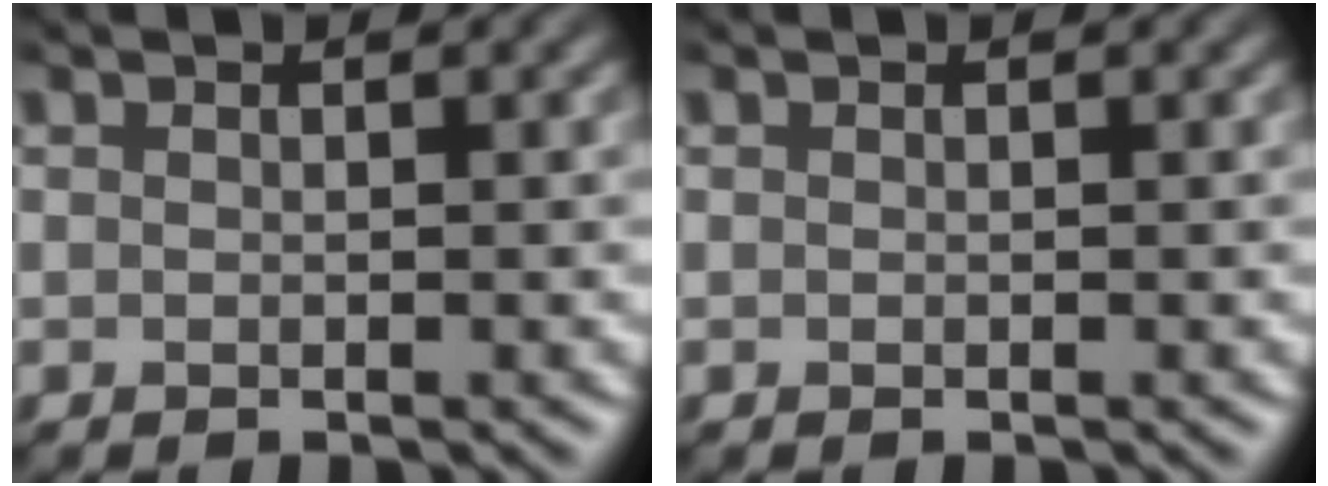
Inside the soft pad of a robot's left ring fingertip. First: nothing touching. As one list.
[{"total": 0.0}]